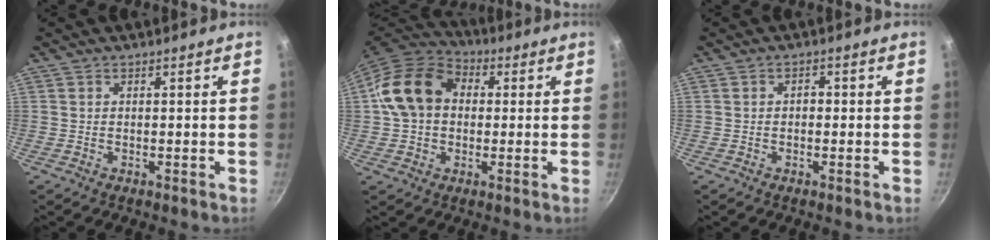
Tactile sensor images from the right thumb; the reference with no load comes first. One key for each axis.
{"total": 14.4, "fx": 1.6, "fy": 11.0, "fz": 9.2, "tx": -0.159, "ty": 0.032, "tz": 0.019}
{"total": 1.3, "fx": -0.2, "fy": 0.9, "fz": 0.8, "tx": -0.002, "ty": 0.006, "tz": -0.006}